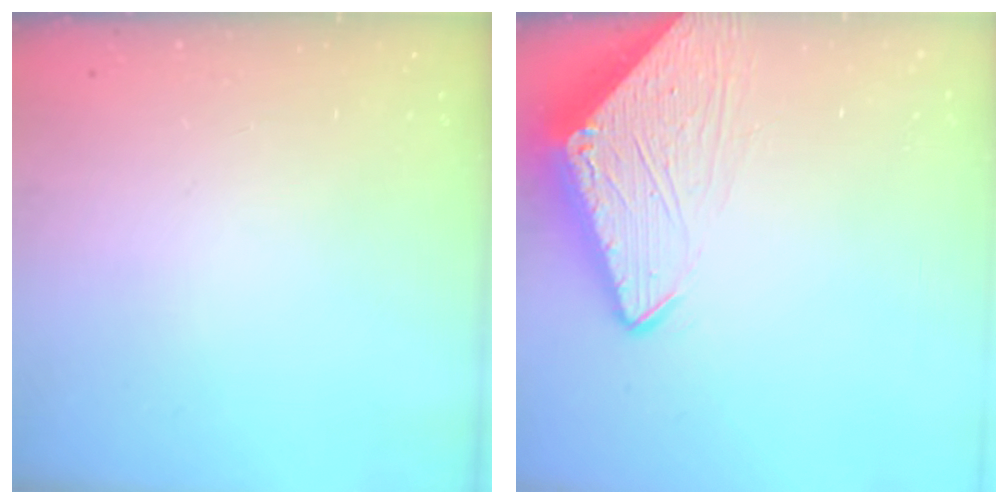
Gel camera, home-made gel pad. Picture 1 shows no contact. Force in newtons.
{"total": 7.1, "press": 7.0, "slide": 0.7}